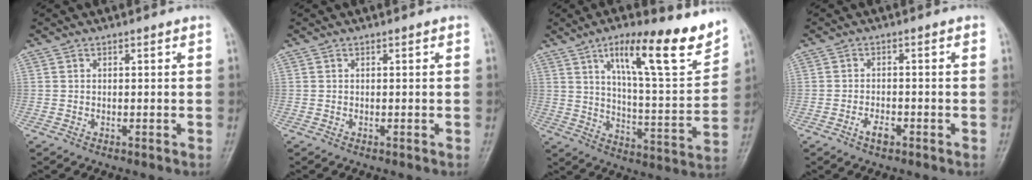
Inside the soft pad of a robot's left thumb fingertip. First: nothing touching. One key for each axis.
{"total": 0.0}
{"total": 18.8, "fx": 11.7, "fy": 4.0, "fz": 14.2, "tx": -0.184, "ty": -0.059, "tz": 0.187}
{"total": 2.6, "fx": -1.5, "fy": 1.2, "fz": 1.7, "tx": -0.030, "ty": 0.008, "tz": -0.029}